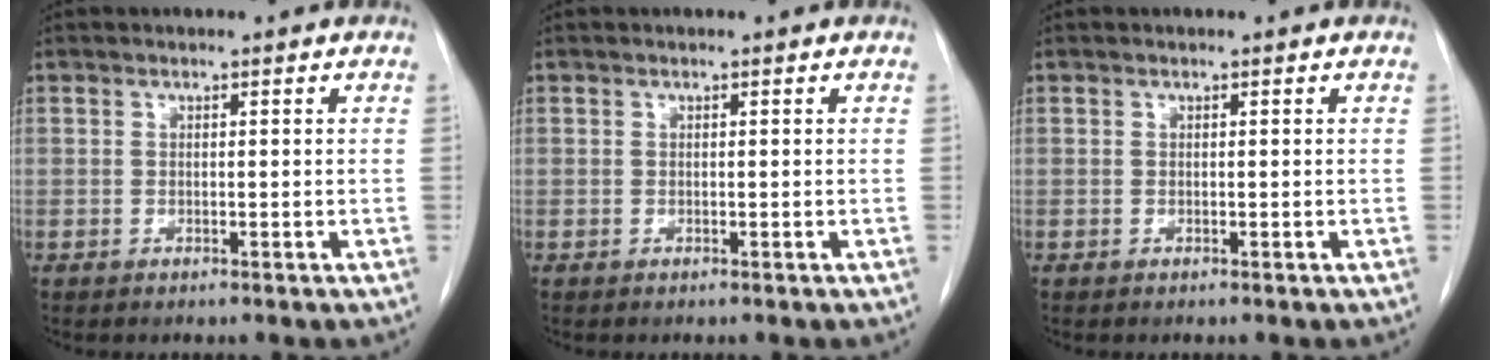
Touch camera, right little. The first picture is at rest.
{"total": 0.0}
{"total": 0.0}